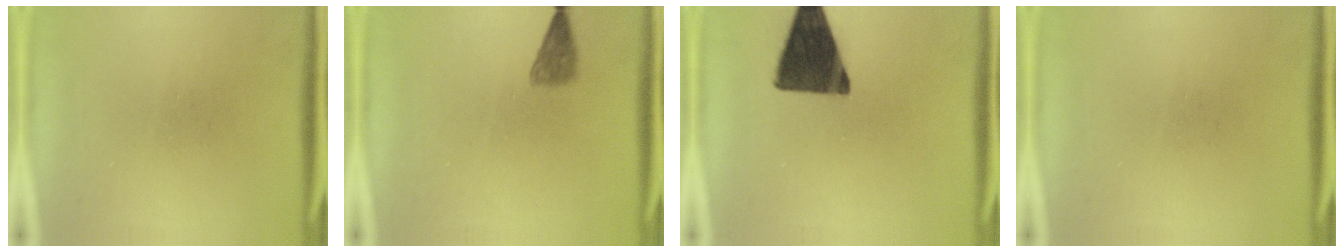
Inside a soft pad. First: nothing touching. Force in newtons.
{"total": 2.1}
{"total": 14.7}
{"total": 0.0}